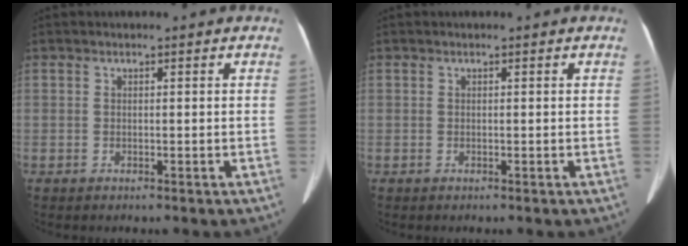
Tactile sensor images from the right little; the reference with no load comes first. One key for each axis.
{"total": 0.0}